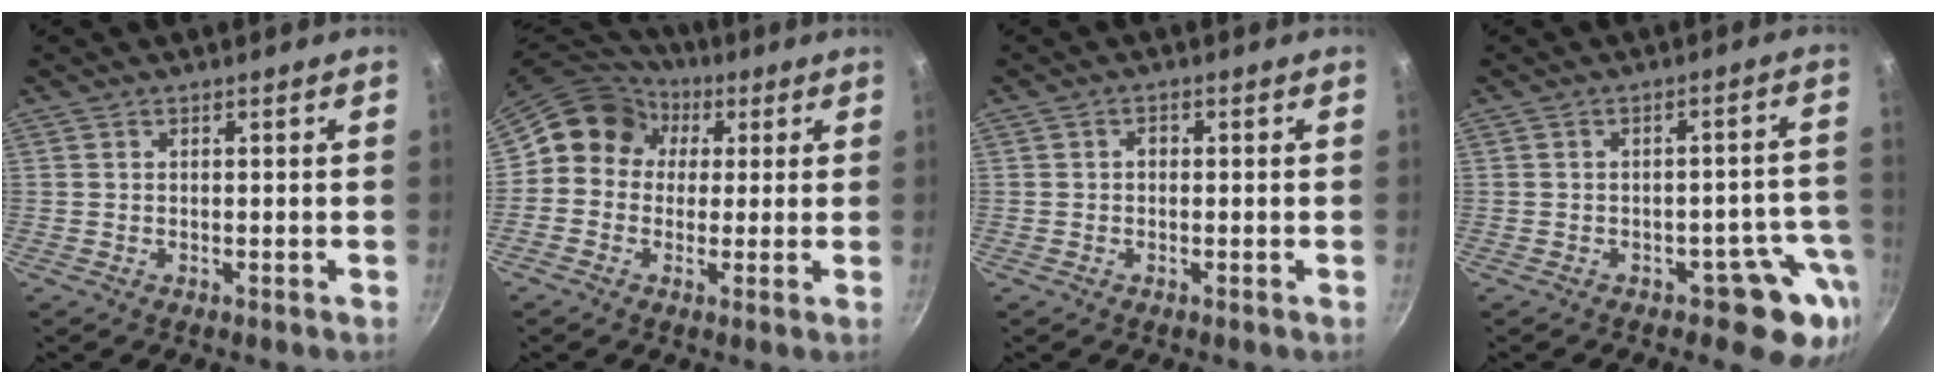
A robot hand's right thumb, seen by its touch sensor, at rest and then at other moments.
{"total": 11.2, "force": [2.2, 10.1, 4.3], "torque": [-0.047, 0.024, 0.012]}
{"total": 1.3, "force": [-0.1, 1.0, 0.8], "torque": [-0.011, 0.007, -0.004]}
{"total": 8.0, "force": [-4.2, 4.7, 4.9], "torque": [0.011, 0.045, -0.043]}